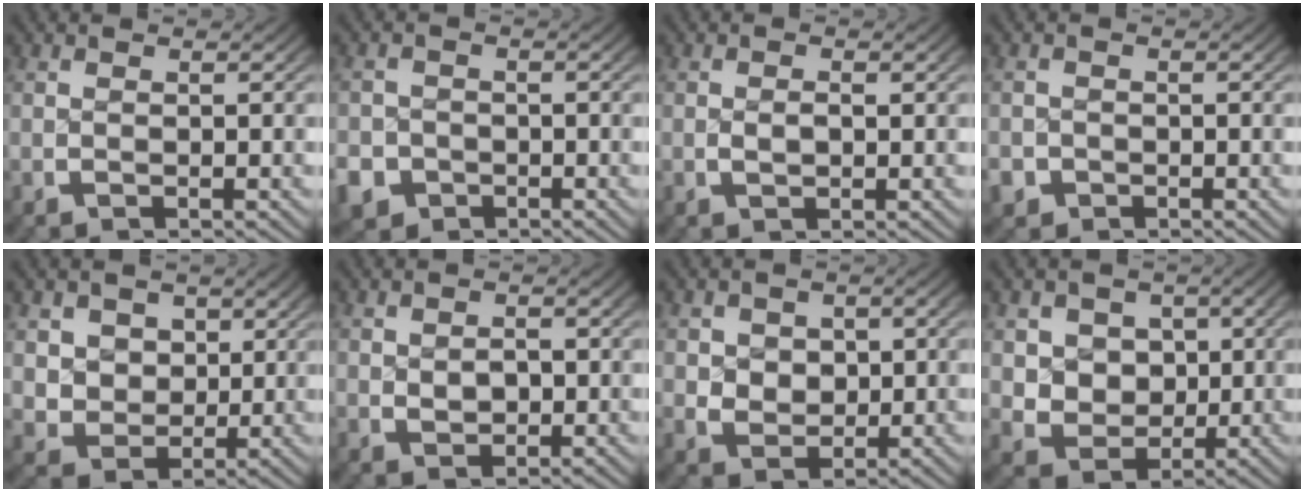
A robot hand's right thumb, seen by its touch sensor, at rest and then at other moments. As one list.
[{"total": 5.8, "force": [-3.1, 4.8, 1.4], "torque": [-0.037, -0.029, -0.048]}, {"total": 1.0, "force": [0.0, 0.6, 0.8], "torque": [-0.020, -0.002, 0.003]}, {"total": 2.7, "force": [-1.6, 2.1, 0.3], "torque": [-0.016, -0.015, -0.024]}, {"total": 6.3, "force": [0.9, 5.3, 3.3], "torque": [-0.086, -0.048, 0.033]}, {"total": 2.0, "force": [0.2, 1.5, 1.3], "torque": [-0.028, -0.011, 0.012]}, {"total": 4.2, "force": [0.3, 3.4, 2.3], "torque": [-0.051, -0.026, 0.022]}, {"total": 7.3, "force": [0.0, 6.0, 4.0], "torque": [-0.095, -0.046, 0.018]}]